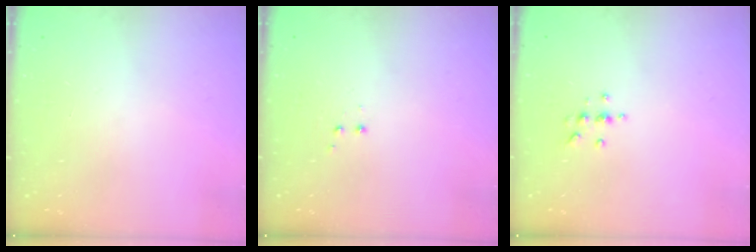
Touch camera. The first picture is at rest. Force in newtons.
{"total": 1.2, "press": 1.1, "slide": 0.5}
{"total": 4.6, "press": 4.6, "slide": 0.6}